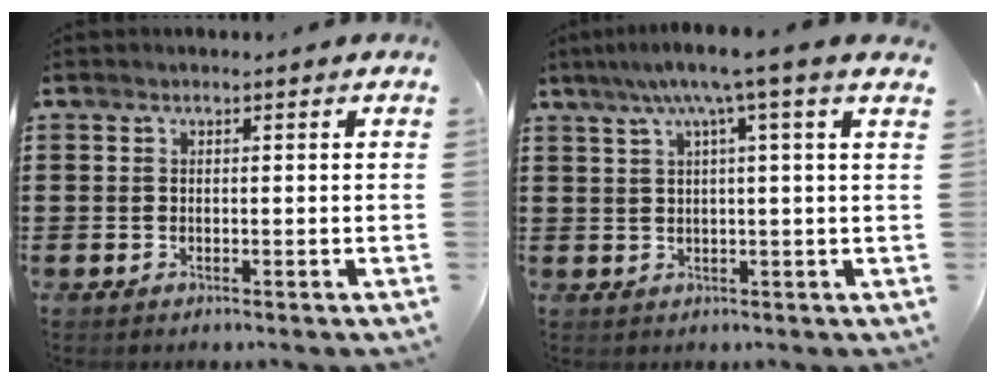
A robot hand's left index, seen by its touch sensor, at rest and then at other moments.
{"total": 5.7, "force": [3.0, -0.8, 4.8], "torque": [-0.101, -0.001, 0.047]}